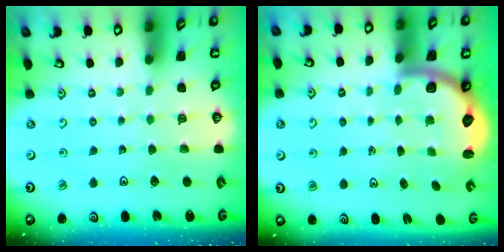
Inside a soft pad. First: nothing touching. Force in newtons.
{"total": 2.7, "press": 2.4, "slide": 1.2}